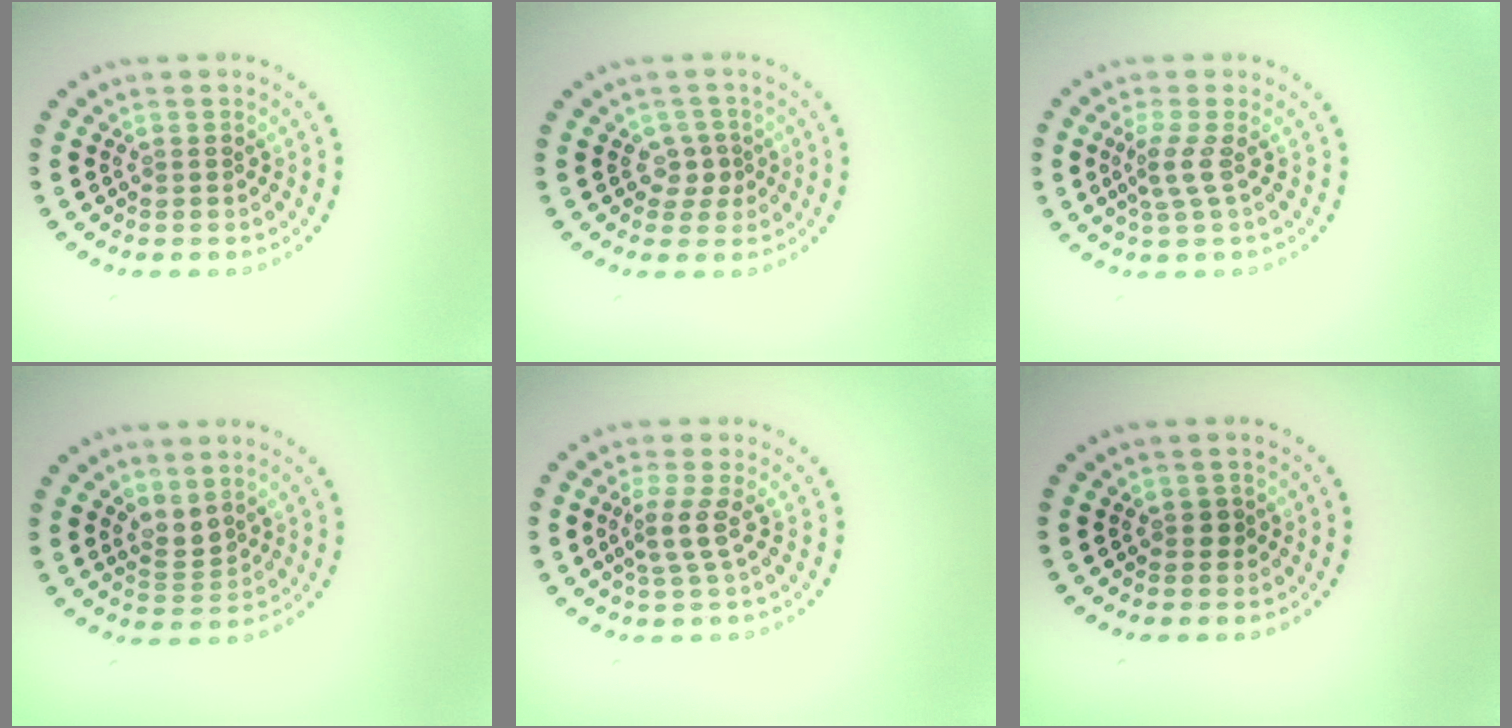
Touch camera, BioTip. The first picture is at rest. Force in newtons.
{"total": 1.8, "press": 1.4, "slide": 1.2}
{"total": 2.0, "press": 1.4, "slide": 1.4}
{"total": 1.9, "press": 1.4, "slide": 1.3}
{"total": 2.2, "press": 1.7, "slide": 1.4}
{"total": 0.8, "press": 0.8, "slide": 0.3}